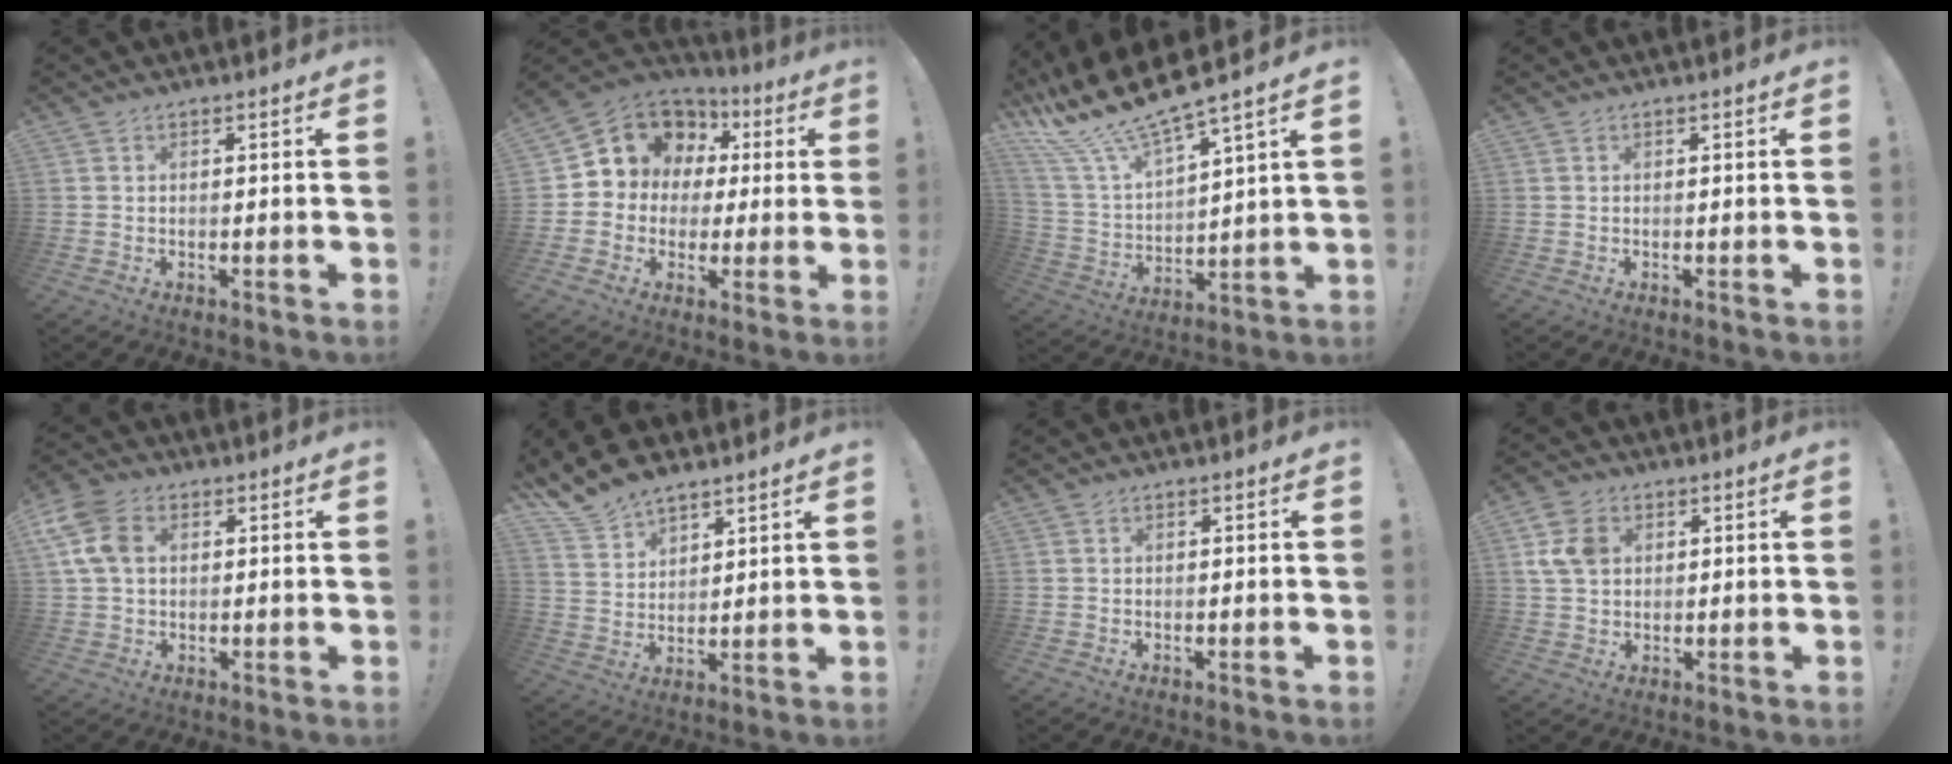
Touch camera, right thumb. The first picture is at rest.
{"total": 10.8, "force": [4.4, 9.2, 3.7], "torque": [-0.053, -0.033, 0.095]}
{"total": 15.3, "force": [13.2, 2.1, 7.4], "torque": [-0.165, -0.101, 0.231]}
{"total": 0.0}
{"total": 10.3, "force": [2.7, 7.2, 6.9], "torque": [-0.135, 0.004, 0.056]}
{"total": 10.9, "force": [9.2, 5.1, 2.8], "torque": [-0.069, -0.061, 0.182]}
{"total": 0.0}
{"total": 8.8, "force": [2.3, 6.9, 4.9], "torque": [-0.091, 0.003, 0.047]}